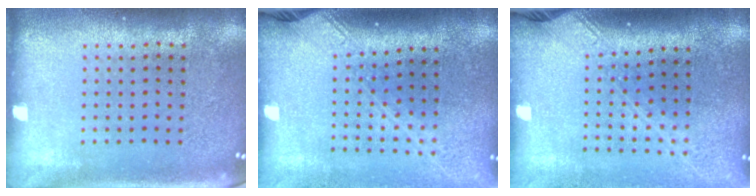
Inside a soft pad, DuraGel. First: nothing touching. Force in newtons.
{"total": 2.1, "press": 1.6, "slide": 1.4}
{"total": 2.1, "press": 1.6, "slide": 1.4}